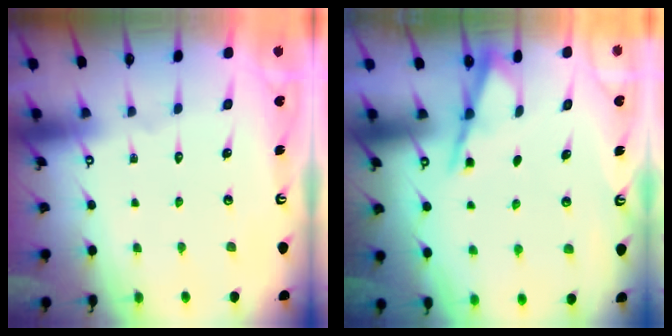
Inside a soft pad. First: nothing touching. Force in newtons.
{"total": 2.4, "press": 2.4, "slide": 0.2}